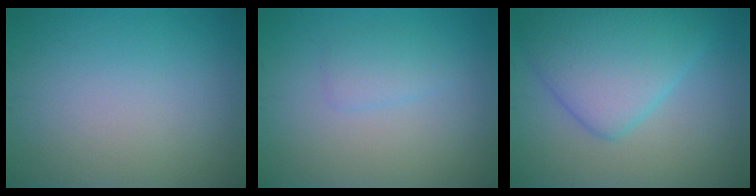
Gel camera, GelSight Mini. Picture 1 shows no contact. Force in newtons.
{"total": 1.6, "press": 1.6, "slide": 0.1}
{"total": 6.8, "press": 6.7, "slide": 0.2}